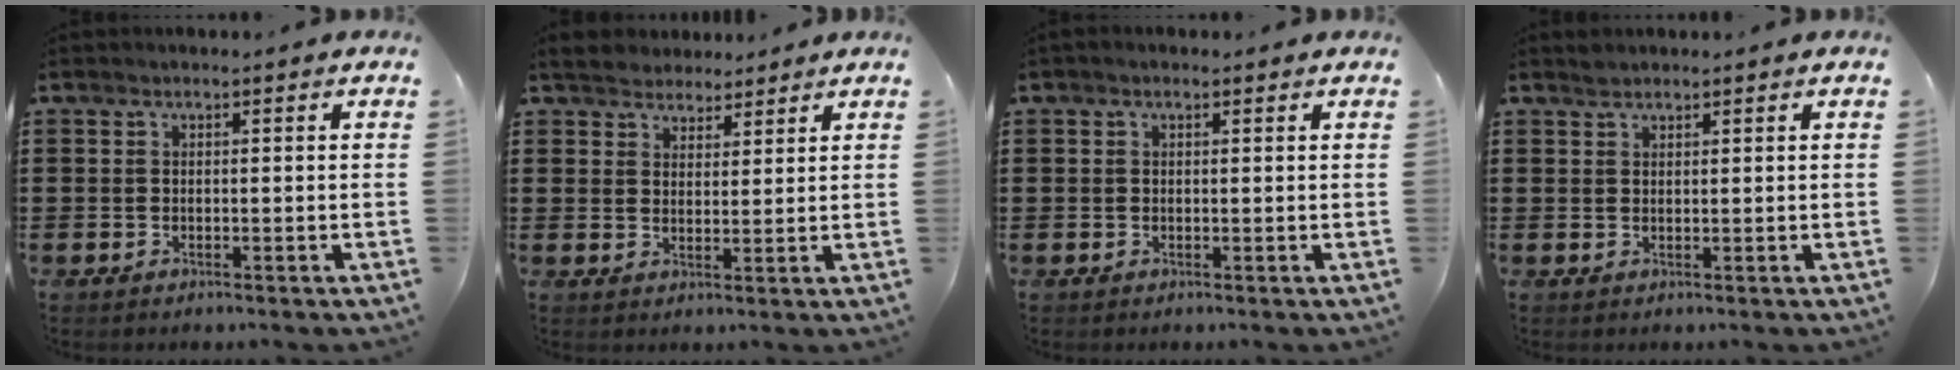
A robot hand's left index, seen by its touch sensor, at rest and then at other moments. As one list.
[{"total": 3.7, "force": [3.4, 1.6, -0.2], "torque": [-0.013, 0.002, 0.063]}, {"total": 0.7, "force": [0.3, 0.2, 0.5], "torque": [-0.011, 0.004, 0.005]}, {"total": 1.2, "force": [1.1, 0.3, 0.2], "torque": [-0.005, 0.000, 0.022]}]